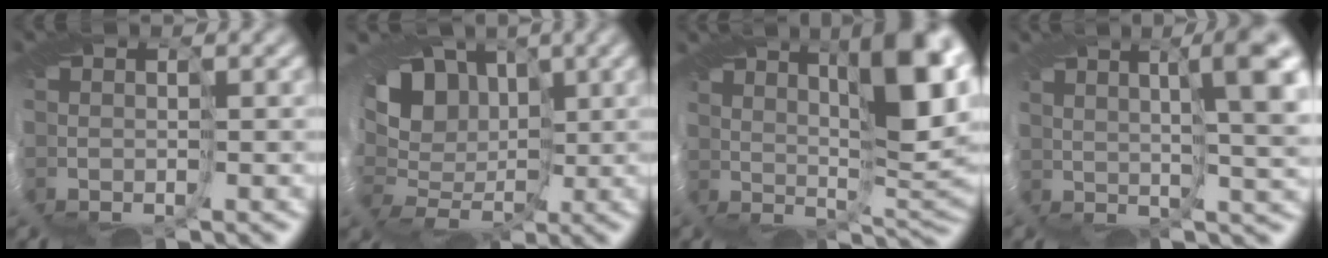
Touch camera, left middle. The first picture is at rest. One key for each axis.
{"total": 12.0, "fx": 3.3, "fy": 9.0, "fz": 7.2, "tx": -0.123, "ty": 0.021, "tz": 0.020}
{"total": 9.5, "fx": 4.0, "fy": 2.2, "fz": 8.3, "tx": -0.123, "ty": 0.003, "tz": 0.066}
{"total": 6.0, "fx": 2.3, "fy": 0.6, "fz": 5.5, "tx": -0.071, "ty": 0.009, "tz": 0.037}